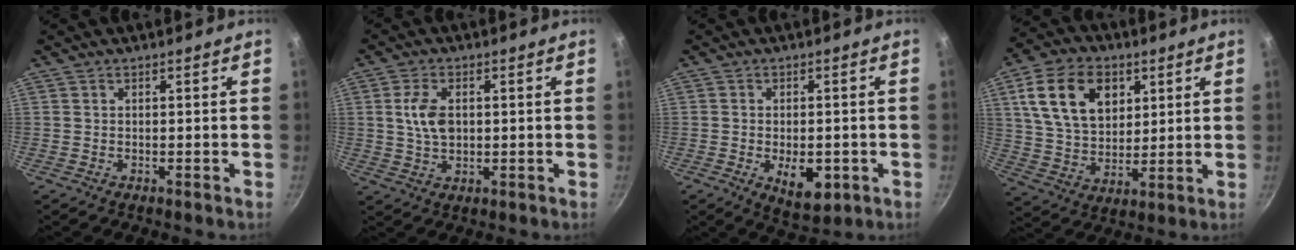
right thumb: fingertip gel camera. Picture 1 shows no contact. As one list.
[{"total": 6.4, "force": [1.0, 3.9, 4.9], "torque": [-0.088, 0.002, 0.018]}, {"total": 7.7, "force": [-2.1, 4.2, 6.1], "torque": [-0.066, -0.002, -0.019]}, {"total": 16.5, "force": [5.9, 11.4, 10.4], "torque": [-0.163, -0.008, 0.108]}]